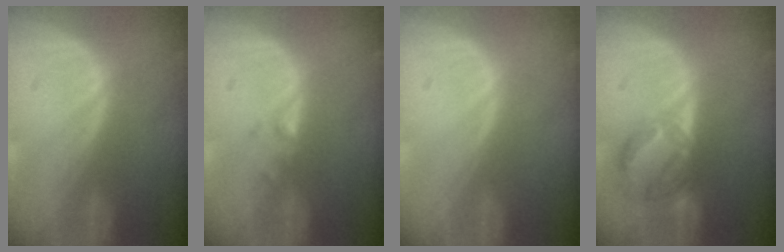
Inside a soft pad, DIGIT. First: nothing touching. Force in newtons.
{"total": 1.0, "press": 0.9, "slide": 0.5}
{"total": 0.0}
{"total": 6.9, "press": 6.3, "slide": 2.8}